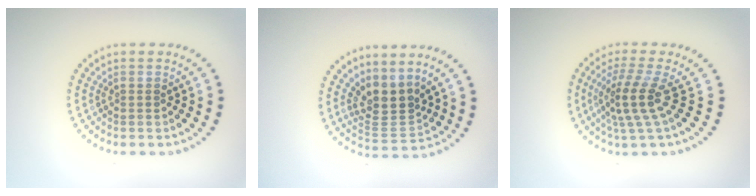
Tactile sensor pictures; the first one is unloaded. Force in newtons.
{"total": 3.4, "press": 2.5, "slide": 2.3}
{"total": 3.7, "press": 2.6, "slide": 2.6}